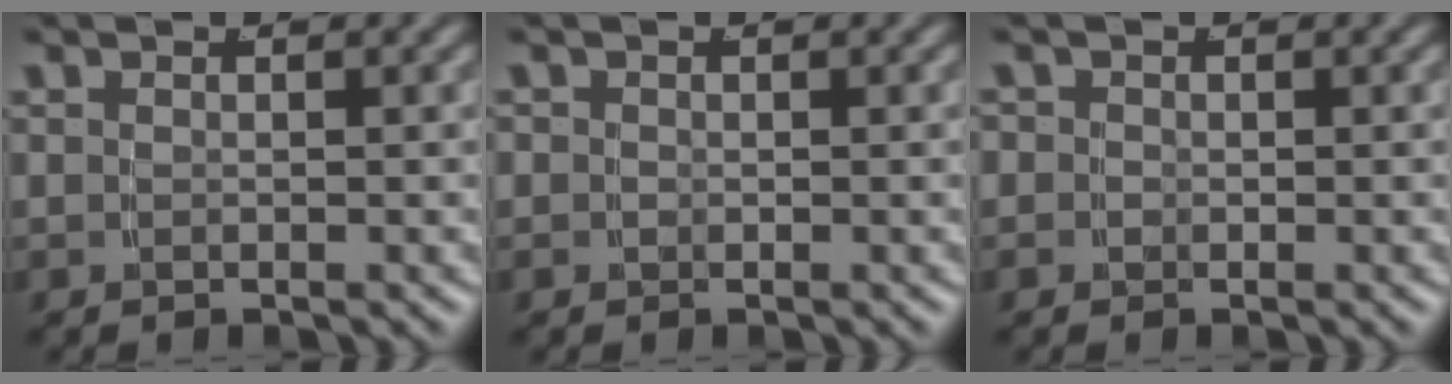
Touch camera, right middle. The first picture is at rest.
{"total": 1.1, "force": [-0.3, 1.1, 0.2], "torque": [-0.011, -0.008, -0.007]}
{"total": 1.7, "force": [-0.4, 1.6, 0.3], "torque": [-0.011, -0.007, -0.011]}